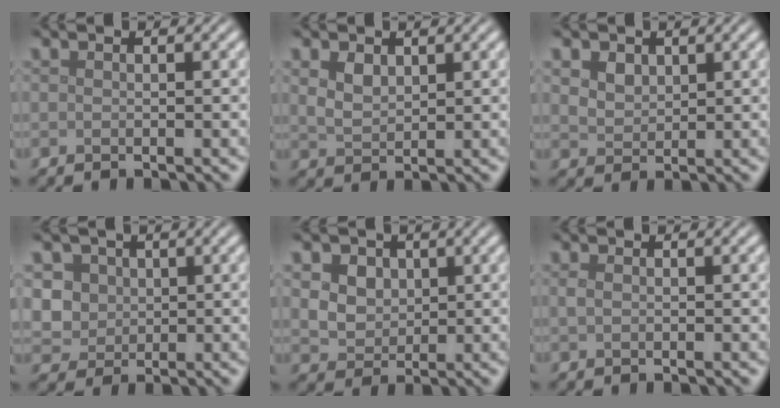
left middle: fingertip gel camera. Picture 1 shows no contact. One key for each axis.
{"total": 2.0, "fx": 1.1, "fy": 1.2, "fz": 1.1, "tx": -0.027, "ty": -0.003, "tz": 0.027}
{"total": 2.5, "fx": 1.5, "fy": 1.7, "fz": 1.2, "tx": -0.028, "ty": 0.002, "tz": 0.031}
{"total": 5.3, "fx": 1.4, "fy": 4.6, "fz": 2.1, "tx": -0.048, "ty": 0.014, "tz": 0.023}
{"total": 7.9, "fx": 3.4, "fy": 5.9, "fz": 3.9, "tx": -0.076, "ty": 0.027, "tz": 0.039}
{"total": 0.6, "fx": 0.1, "fy": 0.4, "fz": 0.5, "tx": -0.013, "ty": 0.000, "tz": 0.001}